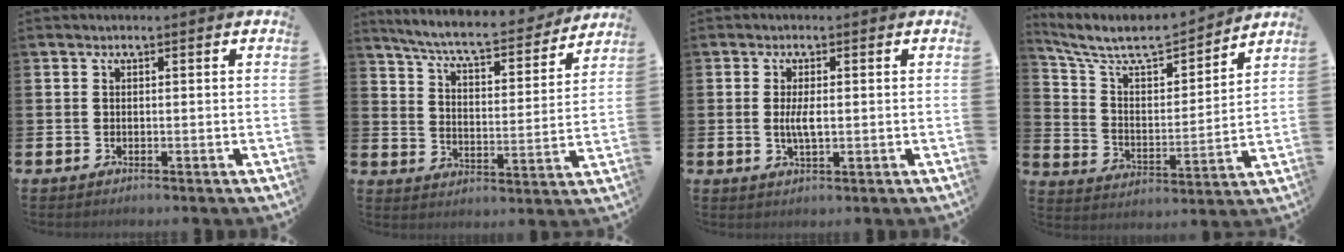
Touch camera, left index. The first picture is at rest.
{"total": 7.5, "force": [6.9, 0.8, 2.7], "torque": [-0.083, -0.048, 0.116]}
{"total": 2.8, "force": [0.1, 1.0, 2.6], "torque": [-0.048, 0.001, -0.001]}
{"total": 8.4, "force": [7.4, 2.4, 3.1], "torque": [-0.101, -0.050, 0.126]}